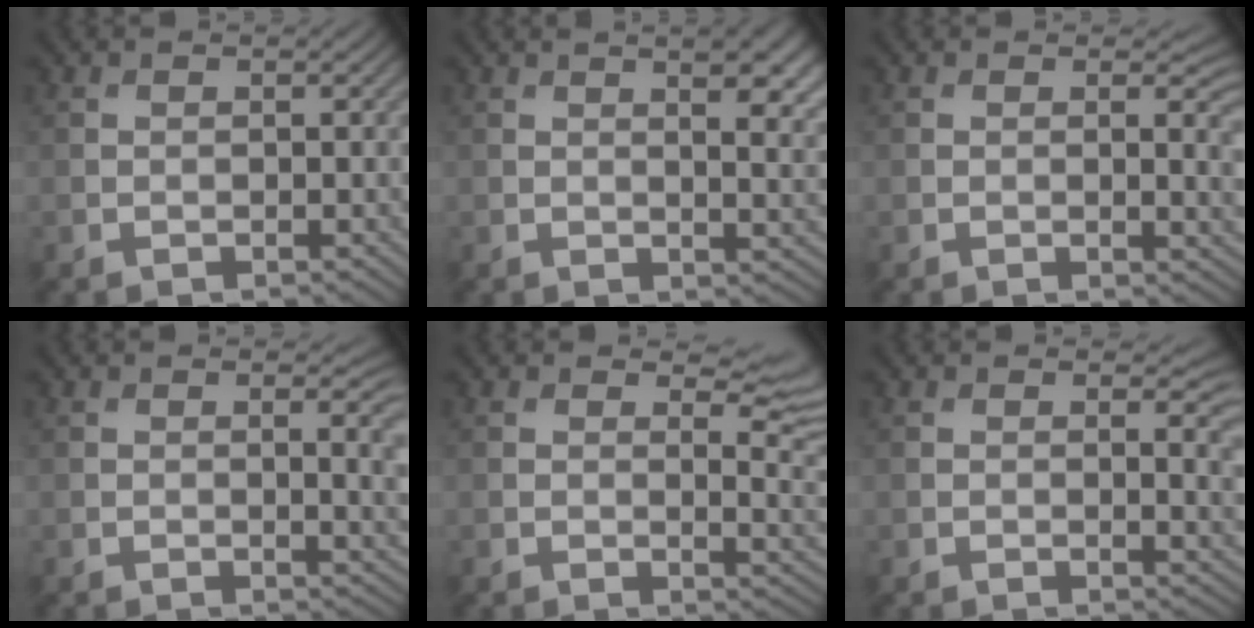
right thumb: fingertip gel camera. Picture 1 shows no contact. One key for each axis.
{"total": 6.7, "fx": 2.9, "fy": 2.5, "fz": 5.5, "tx": -0.064, "ty": 0.015, "tz": 0.035}
{"total": 3.1, "fx": 0.4, "fy": 1.0, "fz": 2.9, "tx": -0.038, "ty": -0.006, "tz": 0.006}
{"total": 3.3, "fx": 0.4, "fy": 0.9, "fz": 3.1, "tx": -0.044, "ty": -0.004, "tz": 0.008}
{"total": 6.2, "fx": 3.6, "fy": 2.5, "fz": 4.3, "tx": -0.055, "ty": -0.003, "tz": 0.051}
{"total": 3.2, "fx": 0.7, "fy": 1.1, "fz": 2.9, "tx": -0.039, "ty": -0.006, "tz": 0.012}